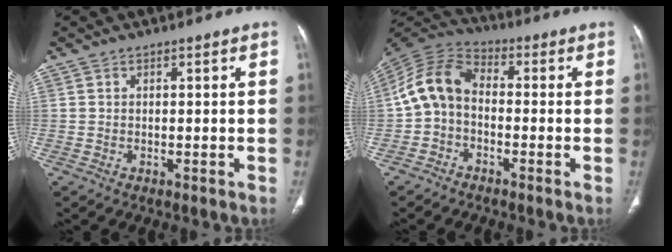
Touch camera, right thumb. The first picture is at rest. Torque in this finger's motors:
{"motor_torque": [-0.18, 0.80, 0.96, -0.64, 0.21]}